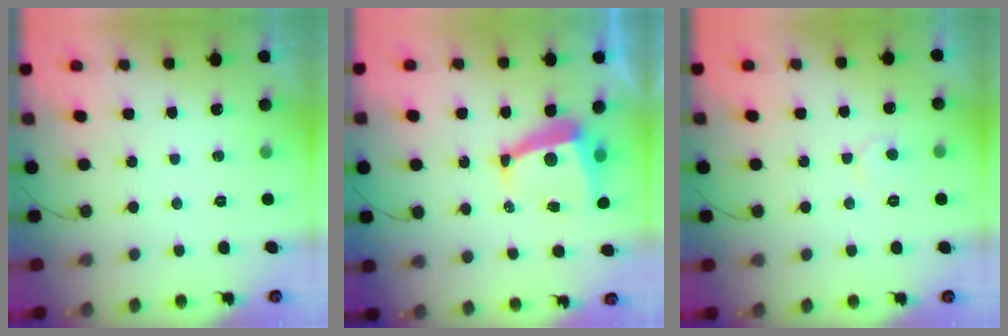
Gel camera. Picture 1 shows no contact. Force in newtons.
{"total": 8.0, "press": 8.0, "slide": 1.0}
{"total": 4.1, "press": 4.1, "slide": 0.3}